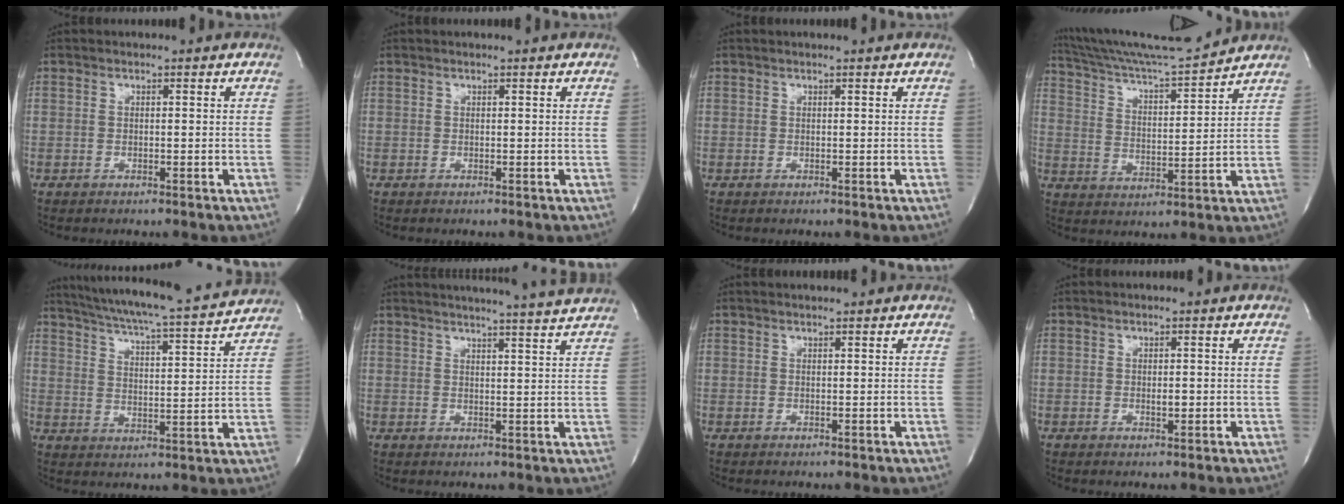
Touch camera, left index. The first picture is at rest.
{"total": 0.8, "force": [0.7, -0.1, 0.3], "torque": [-0.004, 0.003, 0.012]}
{"total": 1.0, "force": [0.9, -0.1, 0.4], "torque": [-0.007, 0.004, 0.015]}
{"total": 13.6, "force": [13.0, -0.9, 3.7], "torque": [-0.080, -0.010, 0.220]}
{"total": 19.2, "force": [17.7, 0.6, 7.5], "torque": [-0.128, -0.012, 0.250]}
{"total": 13.6, "force": [12.7, -1.4, 4.7], "torque": [-0.081, -0.026, 0.158]}
{"total": 1.4, "force": [1.3, -0.1, 0.6], "torque": [-0.009, 0.009, 0.022]}
{"total": 0.9, "force": [-0.2, 0.4, 0.8], "torque": [-0.017, -0.004, -0.003]}